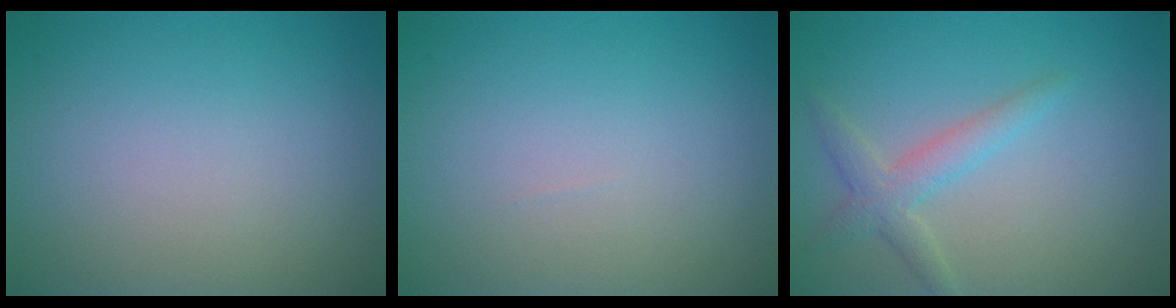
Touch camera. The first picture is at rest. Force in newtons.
{"total": 0.0}
{"total": 2.6, "press": 2.6, "slide": 0.1}